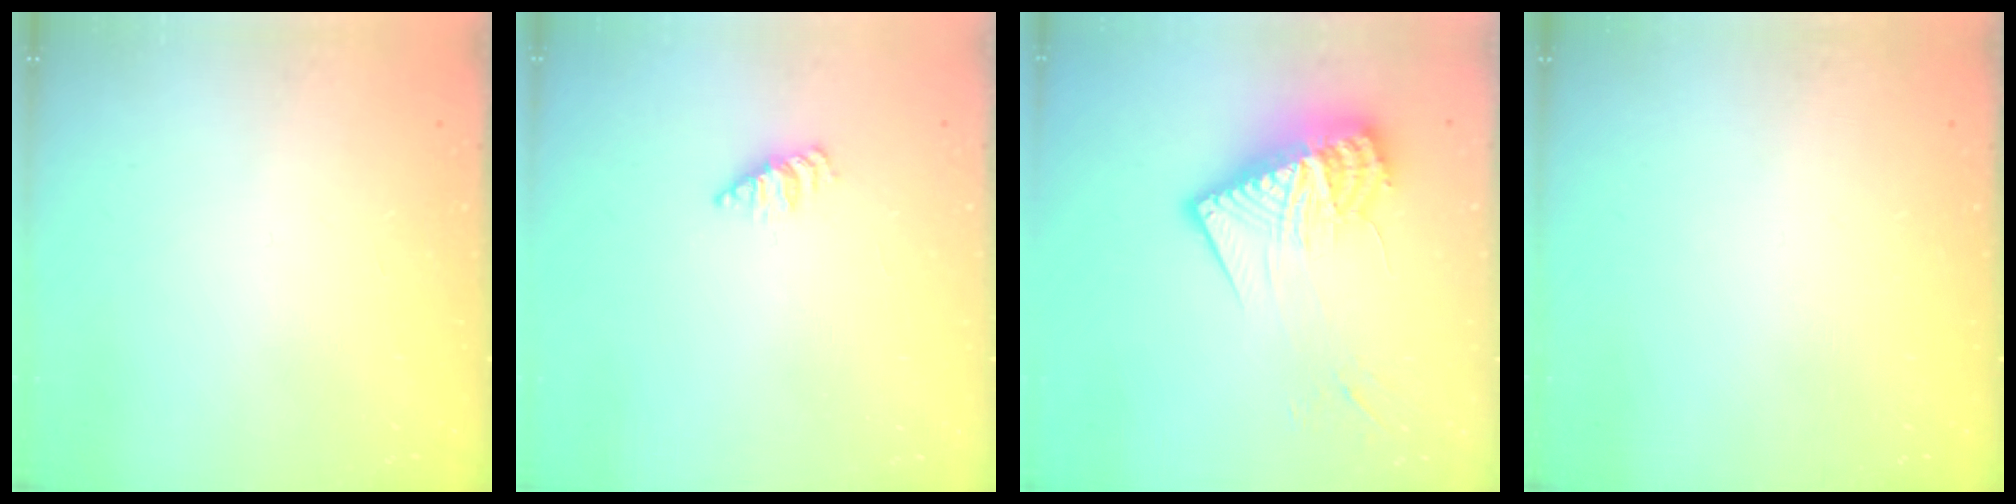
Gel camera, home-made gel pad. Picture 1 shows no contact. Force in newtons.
{"total": 2.2, "press": 2.2, "slide": 0.3}
{"total": 18.3, "press": 18.2, "slide": 1.8}
{"total": 0.0}